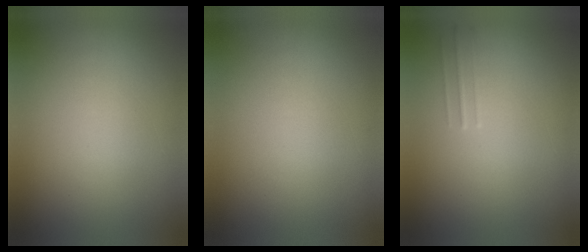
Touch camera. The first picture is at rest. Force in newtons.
{"total": 0.0}
{"total": 1.5}